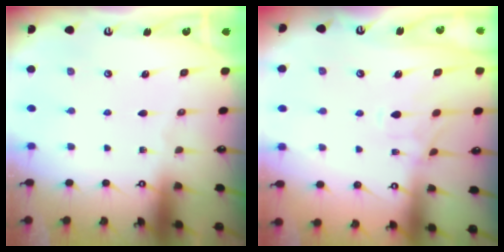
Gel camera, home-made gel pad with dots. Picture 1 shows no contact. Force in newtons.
{"total": 1.0, "press": 0.5, "slide": 0.8}